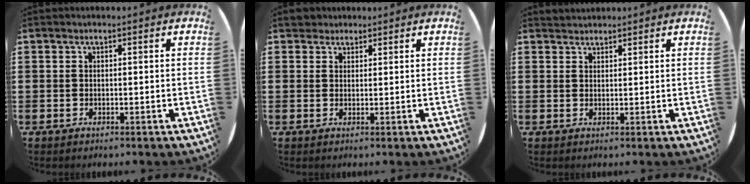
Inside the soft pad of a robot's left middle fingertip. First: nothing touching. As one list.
[{"total": 2.1, "force": [1.9, 0.9, 0.0], "torque": [0.006, 0.004, 0.036]}, {"total": 1.2, "force": [1.2, 0.2, -0.2], "torque": [0.003, 0.002, 0.023]}]